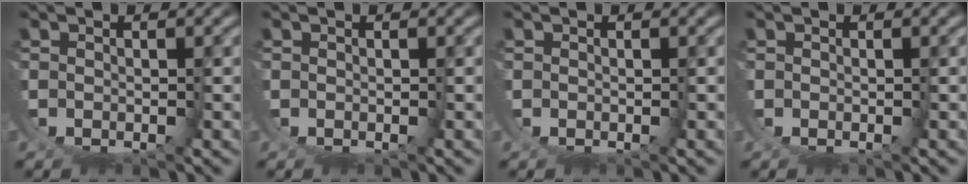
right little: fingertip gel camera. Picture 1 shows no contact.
{"total": 0.0}
{"total": 0.0}
{"total": 0.0}